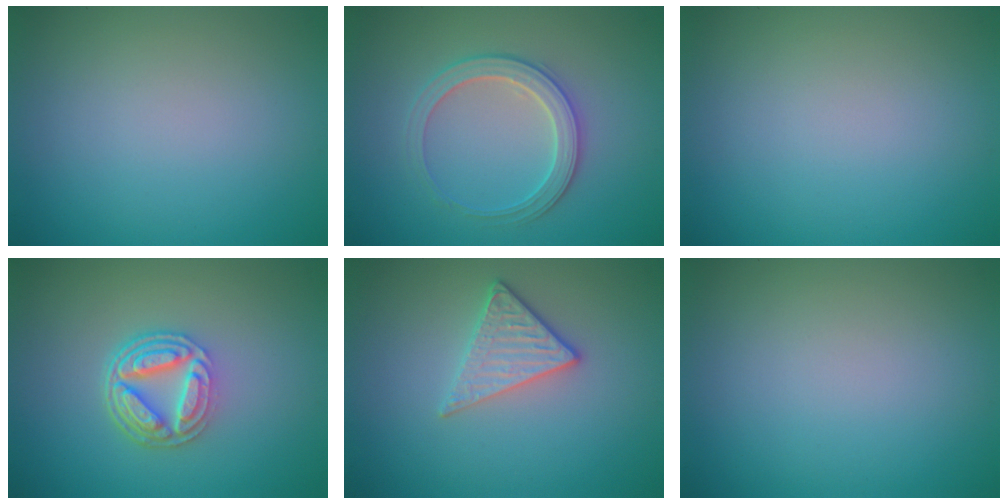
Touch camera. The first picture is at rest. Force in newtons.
{"total": 2.8, "press": 2.8, "slide": 0.3}
{"total": 0.0}
{"total": 5.0, "press": 3.7, "slide": 3.4}
{"total": 2.9, "press": 2.6, "slide": 1.3}
{"total": 0.0}